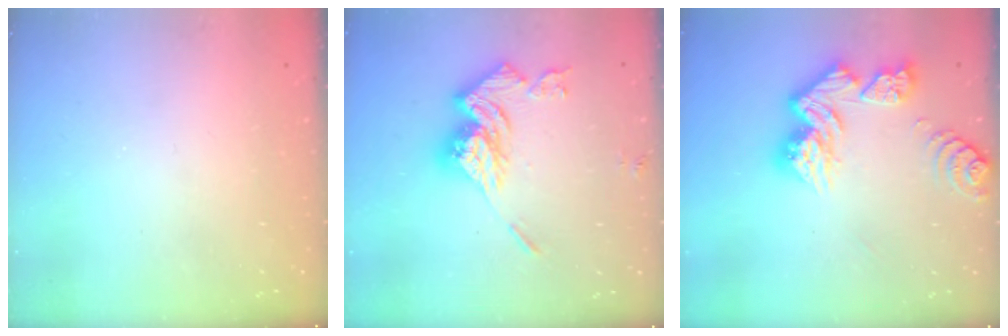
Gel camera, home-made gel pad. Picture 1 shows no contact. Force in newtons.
{"total": 16.4, "press": 16.4, "slide": 1.7}
{"total": 13.6, "press": 13.5, "slide": 1.6}